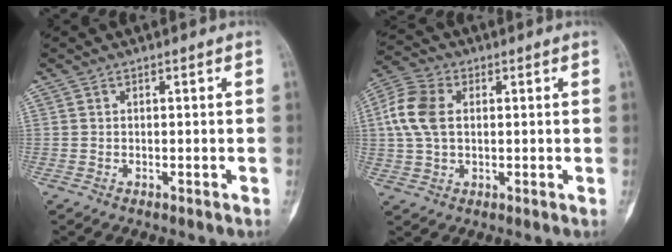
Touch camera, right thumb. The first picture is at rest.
{"total": 9.3, "force": [1.3, 6.3, 6.7], "torque": [-0.150, 0.018, 0.023]}